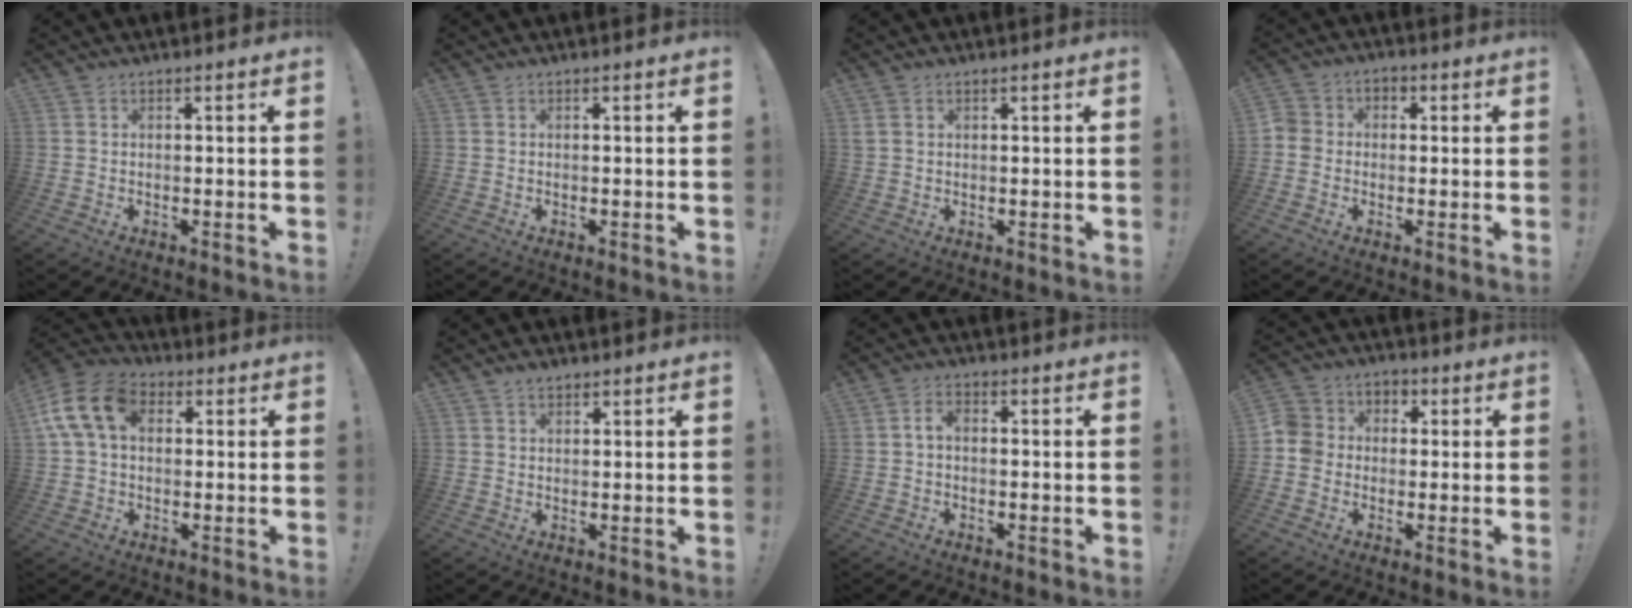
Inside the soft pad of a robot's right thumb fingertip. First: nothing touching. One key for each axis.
{"total": 0.0}
{"total": 1.9, "fx": 0.9, "fy": 1.3, "fz": 1.1, "tx": -0.020, "ty": 0.002, "tz": 0.017}
{"total": 4.7, "fx": -1.4, "fy": 4.2, "fz": 1.5, "tx": -0.025, "ty": 0.021, "tz": -0.024}
{"total": 13.4, "fx": 3.3, "fy": 8.9, "fz": 9.5, "tx": -0.189, "ty": 0.008, "tz": 0.066}
{"total": 2.0, "fx": 1.5, "fy": 1.0, "fz": 0.9, "tx": -0.010, "ty": -0.005, "tz": 0.026}
{"total": 2.7, "fx": -0.4, "fy": 1.4, "fz": 2.3, "tx": -0.045, "ty": 0.010, "tz": -0.008}
{"total": 7.4, "fx": -1.6, "fy": 6.9, "fz": 2.2, "tx": -0.029, "ty": 0.025, "tz": -0.026}